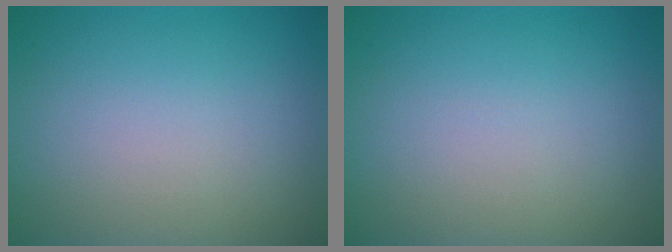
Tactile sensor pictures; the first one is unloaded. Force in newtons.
{"total": 0.0}